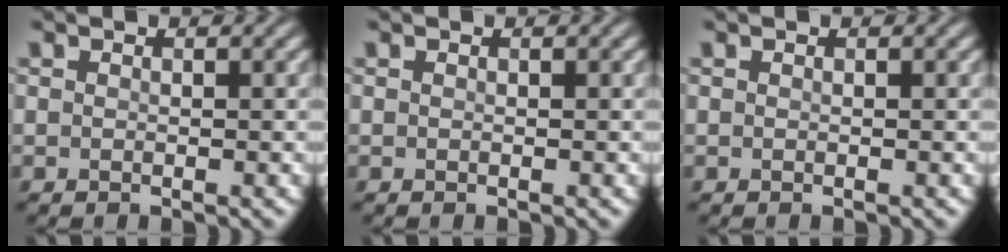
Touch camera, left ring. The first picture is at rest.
{"total": 0.0}
{"total": 0.0}